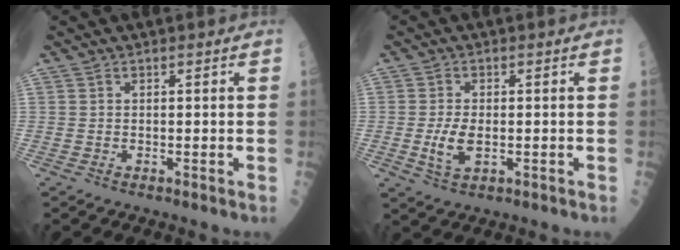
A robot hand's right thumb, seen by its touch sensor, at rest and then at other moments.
{"total": 5.0, "force": [-0.8, 2.5, 4.3], "torque": [-0.082, -0.005, -0.011]}